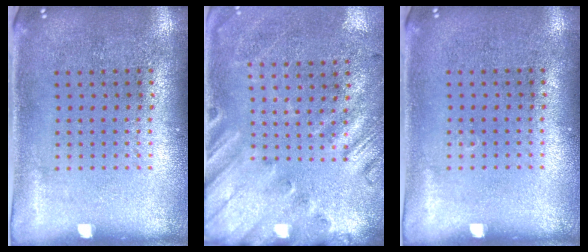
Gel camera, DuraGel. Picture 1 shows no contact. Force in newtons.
{"total": 2.6, "press": 1.9, "slide": 1.7}
{"total": 0.0}